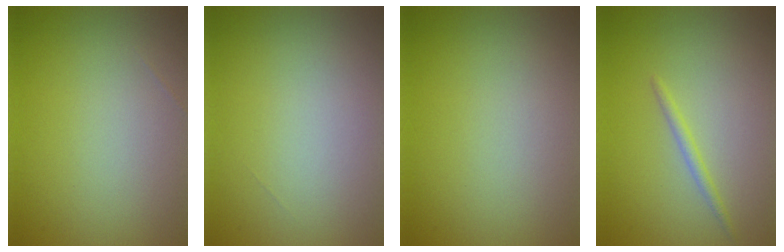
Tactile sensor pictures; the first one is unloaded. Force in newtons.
{"total": 0.0}
{"total": 0.0}
{"total": 1.0, "press": 1.0, "slide": 0.1}